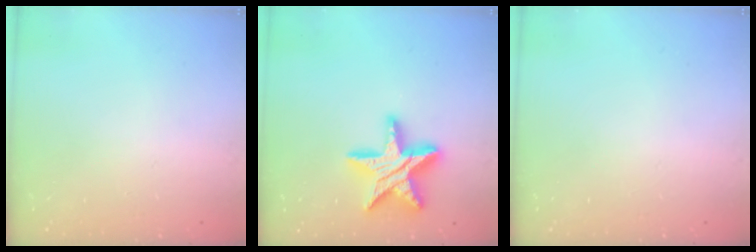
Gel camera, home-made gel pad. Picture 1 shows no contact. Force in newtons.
{"total": 18.6, "press": 18.5, "slide": 1.5}
{"total": 0.0}